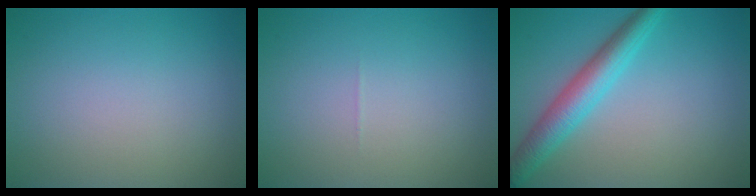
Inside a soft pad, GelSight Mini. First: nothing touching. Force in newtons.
{"total": 0.0}
{"total": 4.4, "press": 4.4, "slide": 0.1}